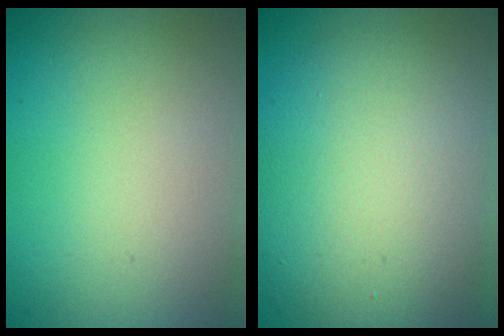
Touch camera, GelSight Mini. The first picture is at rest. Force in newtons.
{"total": 9.8, "press": 9.8, "slide": 0.9}